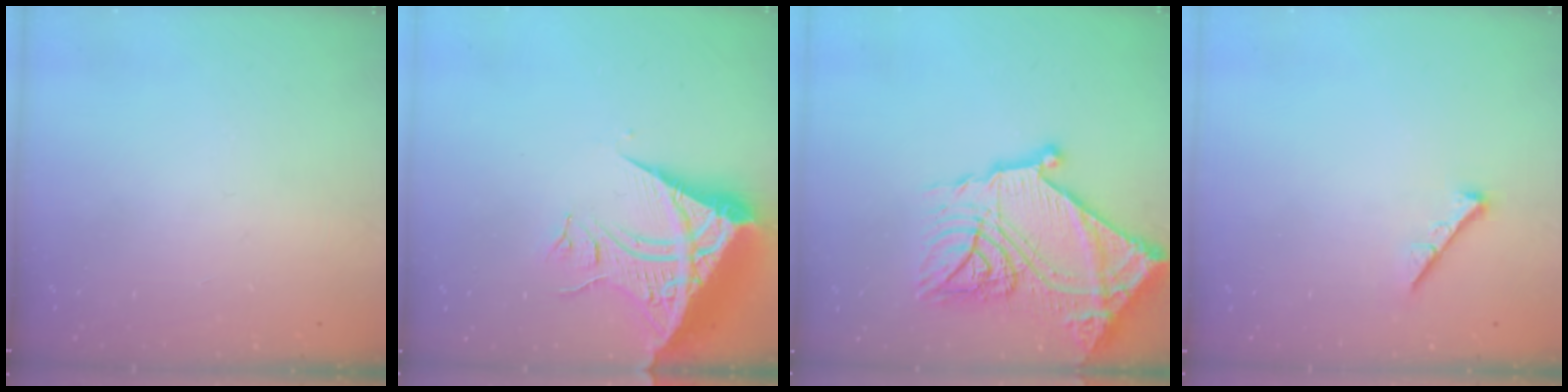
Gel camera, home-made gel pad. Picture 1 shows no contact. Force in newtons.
{"total": 14.7, "press": 14.6, "slide": 1.5}
{"total": 28.8, "press": 28.7, "slide": 2.7}
{"total": 0.0}